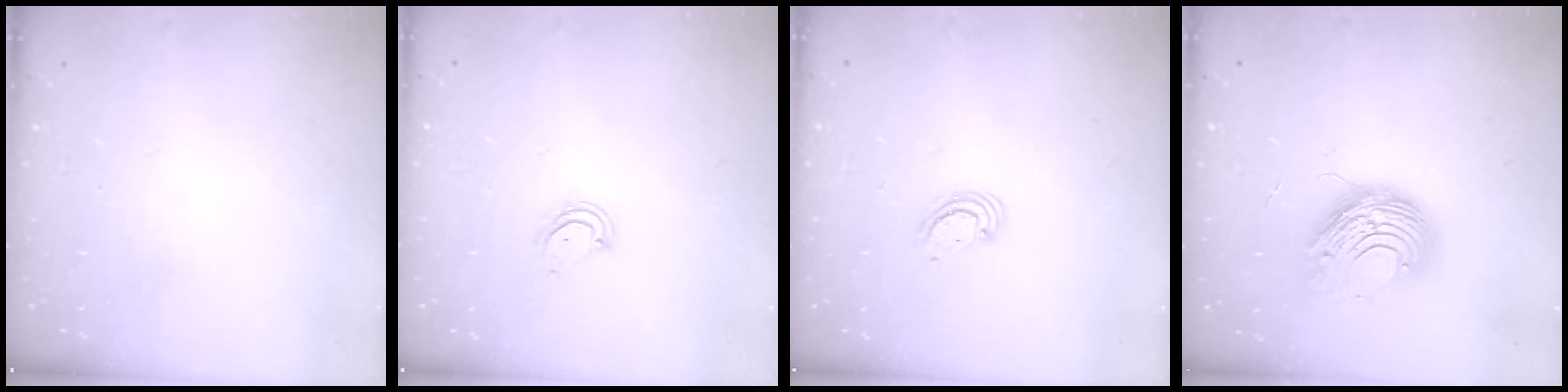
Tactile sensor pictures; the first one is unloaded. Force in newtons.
{"total": 4.2, "press": 4.1, "slide": 0.5}
{"total": 2.5, "press": 2.5, "slide": 0.3}
{"total": 9.7, "press": 9.7, "slide": 1.2}